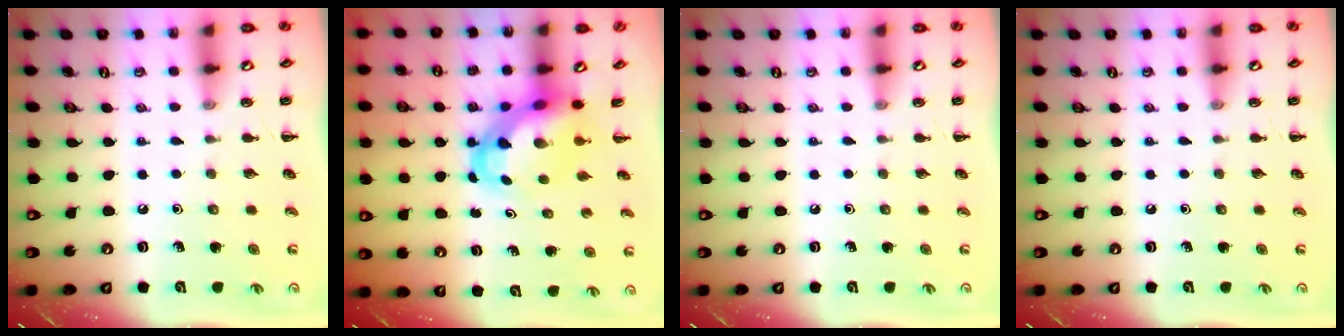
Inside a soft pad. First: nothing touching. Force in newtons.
{"total": 5.6, "press": 5.3, "slide": 1.5}
{"total": 0.0}
{"total": 0.0}